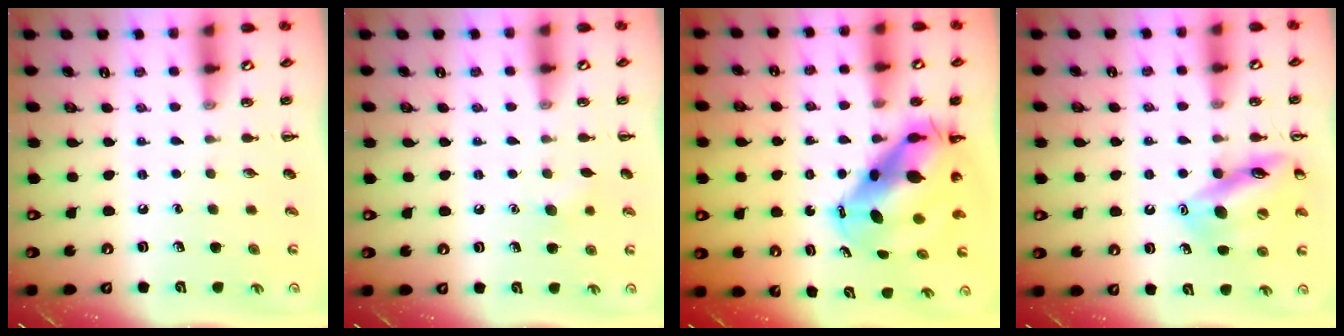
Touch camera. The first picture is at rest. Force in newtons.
{"total": 4.7, "press": 4.5, "slide": 1.2}
{"total": 11.1, "press": 10.7, "slide": 3.1}
{"total": 14.2, "press": 14.1, "slide": 1.1}